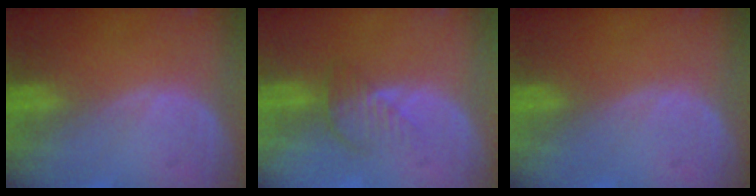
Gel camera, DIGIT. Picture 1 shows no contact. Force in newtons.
{"total": 3.9, "press": 3.3, "slide": 2.0}
{"total": 0.0}